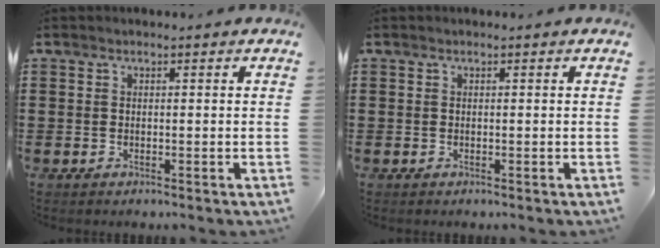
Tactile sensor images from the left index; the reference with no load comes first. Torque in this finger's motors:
{"motor_torque": [0.00, 0.00, 0.00, 0.01]}